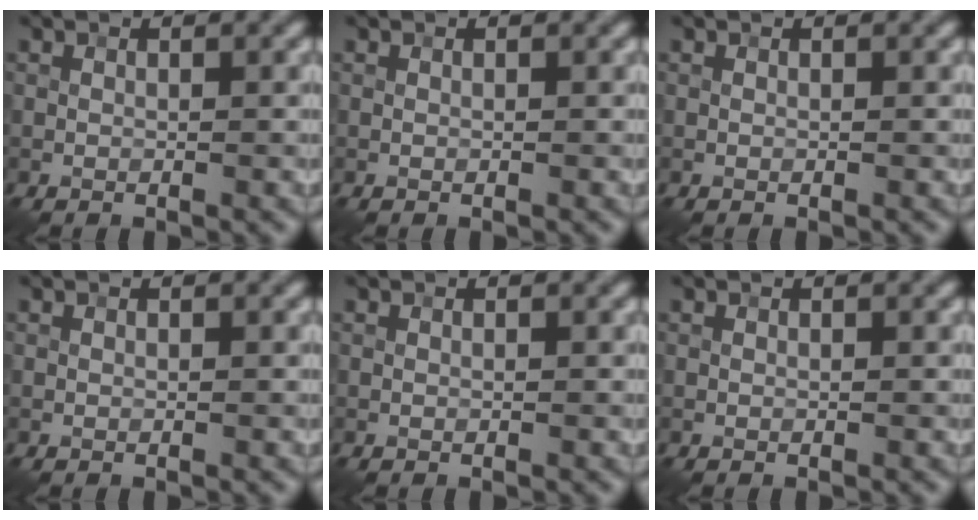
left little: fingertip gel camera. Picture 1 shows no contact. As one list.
[{"total": 0.0}, {"total": 0.0}, {"total": 0.0}, {"total": 0.0}, {"total": 0.0}]